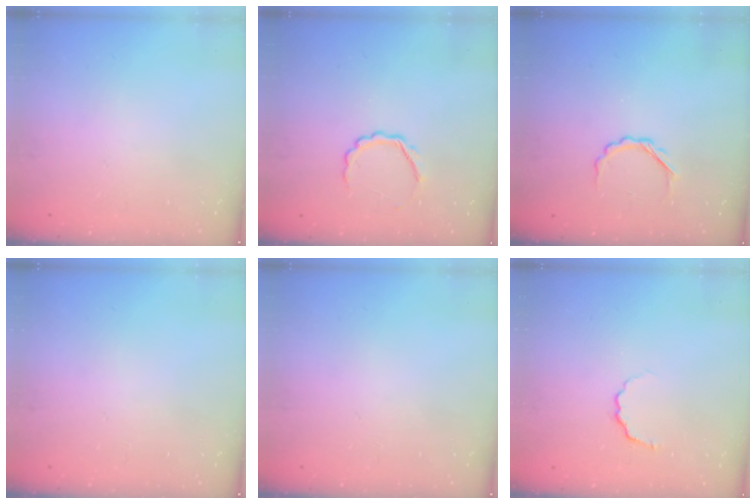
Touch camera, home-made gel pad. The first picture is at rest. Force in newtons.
{"total": 4.0, "press": 3.9, "slide": 0.9}
{"total": 3.3, "press": 3.2, "slide": 0.7}
{"total": 0.0}
{"total": 0.0}
{"total": 3.3, "press": 3.1, "slide": 0.9}